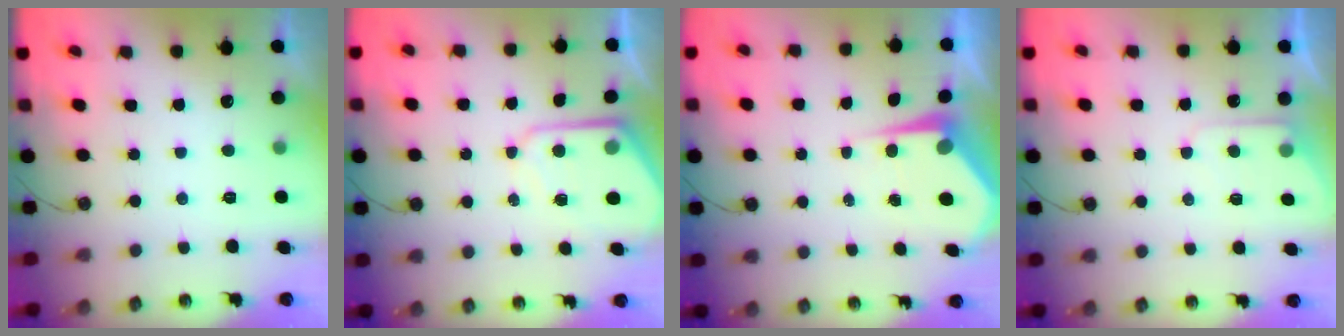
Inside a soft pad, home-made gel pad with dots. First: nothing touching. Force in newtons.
{"total": 7.6, "press": 7.6, "slide": 0.6}
{"total": 6.0, "press": 5.9, "slide": 0.7}
{"total": 6.0, "press": 6.0, "slide": 0.7}